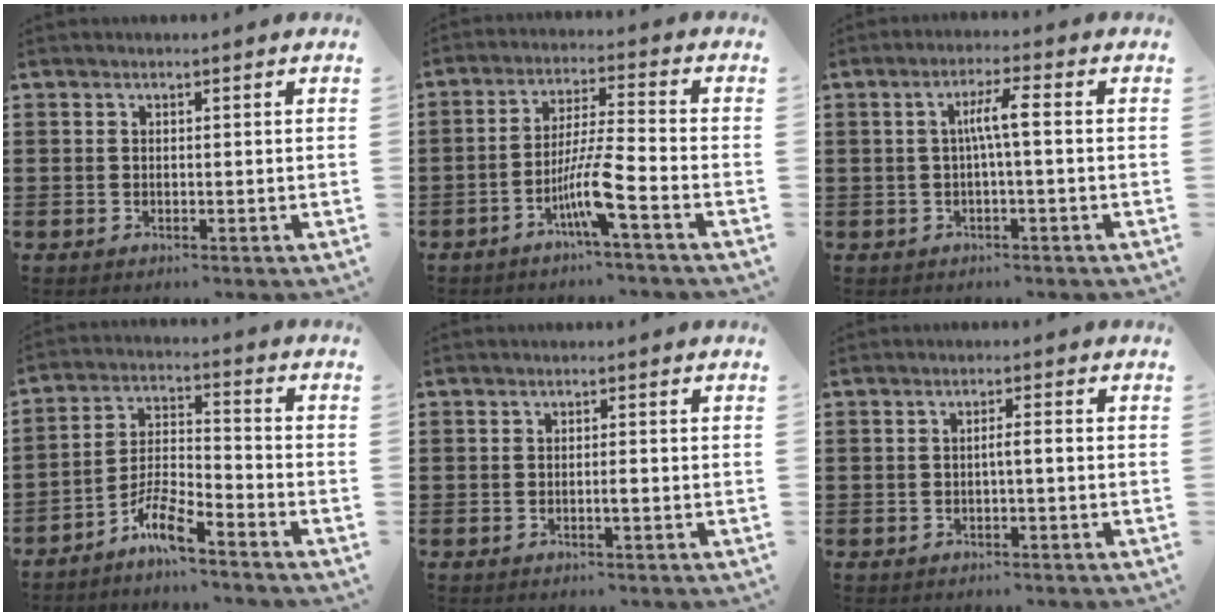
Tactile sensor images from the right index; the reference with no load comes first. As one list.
[{"total": 7.6, "force": [-3.9, 0.0, 6.5], "torque": [-0.135, -0.012, -0.077]}, {"total": 4.2, "force": [-0.1, 0.2, 4.2], "torque": [-0.080, 0.004, -0.008]}, {"total": 6.8, "force": [-5.4, 1.0, 3.9], "torque": [-0.094, -0.001, -0.107]}, {"total": 1.0, "force": [-0.4, 0.1, 0.9], "torque": [-0.017, -0.002, -0.006]}, {"total": 1.5, "force": [-0.5, -0.1, 1.4], "torque": [-0.025, -0.002, -0.009]}]